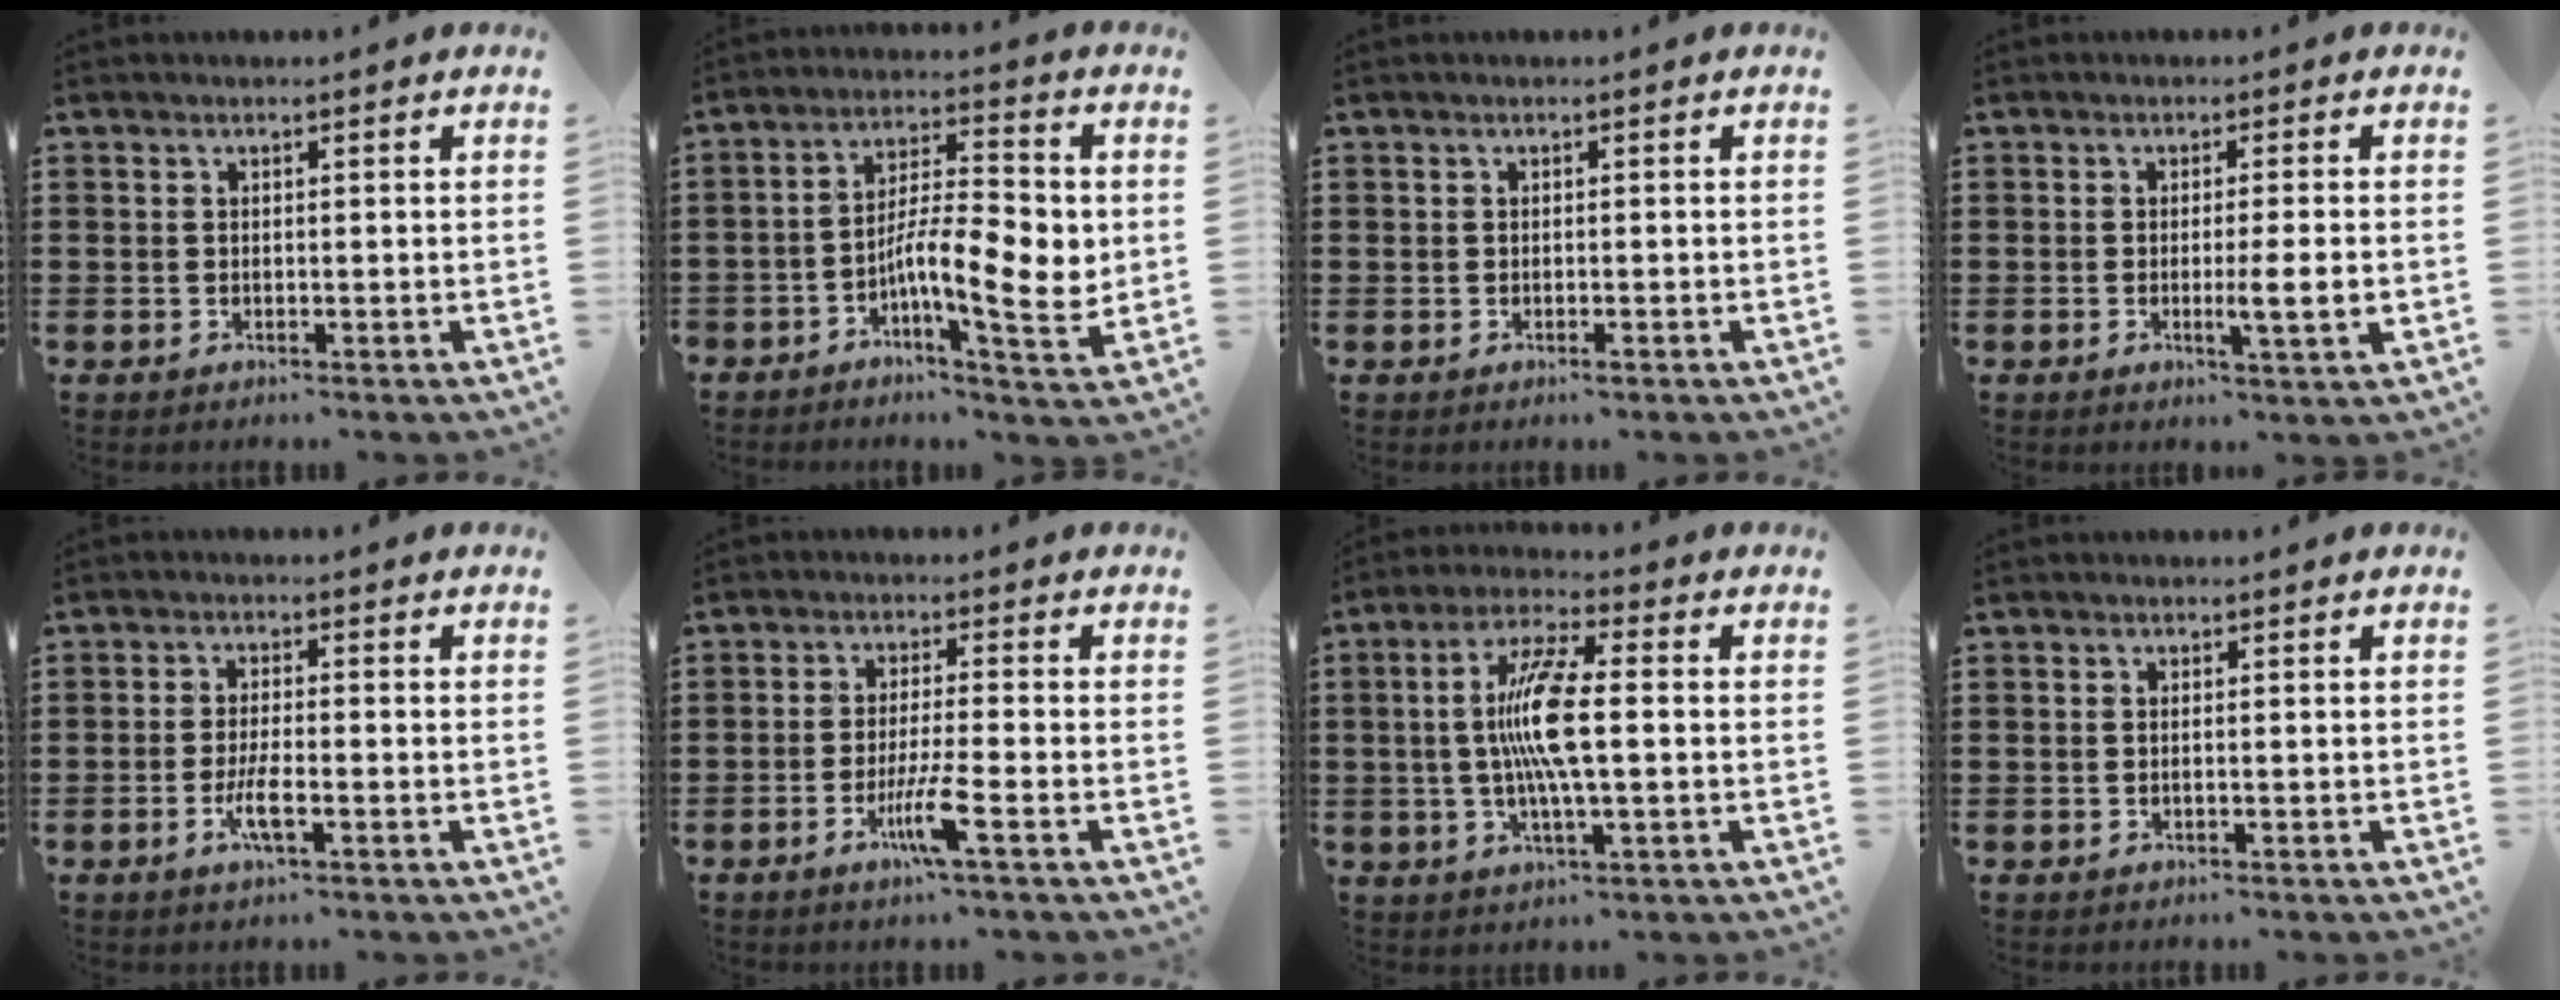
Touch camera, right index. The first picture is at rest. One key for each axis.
{"total": 10.0, "fx": -1.5, "fy": 3.1, "fz": 9.4, "tx": -0.161, "ty": 0.001, "tz": -0.027}
{"total": 0.6, "fx": -0.3, "fy": 0.1, "fz": 0.5, "tx": -0.012, "ty": -0.004, "tz": -0.004}
{"total": 4.6, "fx": -0.8, "fy": 0.0, "fz": 4.5, "tx": -0.075, "ty": -0.011, "tz": -0.013}
{"total": 3.9, "fx": -1.6, "fy": 0.7, "fz": 3.5, "tx": -0.071, "ty": -0.005, "tz": -0.032}
{"total": 5.9, "fx": -2.8, "fy": -0.1, "fz": 5.2, "tx": -0.106, "ty": -0.017, "tz": -0.054}
{"total": 9.5, "fx": -0.2, "fy": 1.6, "fz": 9.4, "tx": -0.194, "ty": -0.008, "tz": -0.013}
{"total": 0.6, "fx": -0.2, "fy": 0.0, "fz": 0.5, "tx": -0.009, "ty": -0.003, "tz": -0.003}